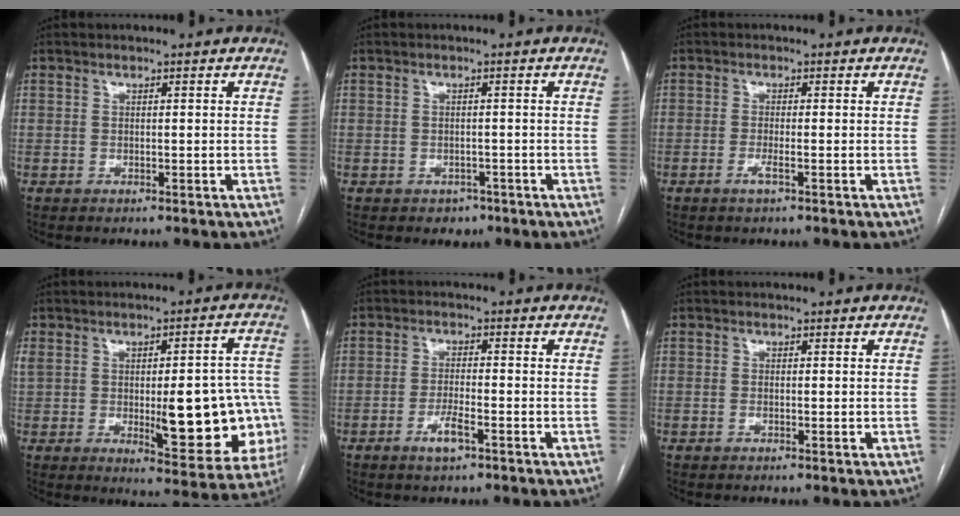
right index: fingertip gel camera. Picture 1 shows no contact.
{"total": 2.0, "force": [-1.2, 1.6, 0.5], "torque": [-0.003, 0.005, -0.011]}
{"total": 1.7, "force": [-0.8, 0.0, 1.5], "torque": [-0.028, -0.002, -0.017]}
{"total": 19.5, "force": [-2.1, 6.5, 18.2], "torque": [-0.207, 0.026, -0.001]}
{"total": 3.8, "force": [-2.1, 0.6, 3.1], "torque": [-0.062, -0.002, -0.038]}
{"total": 0.7, "force": [-0.2, 0.1, 0.7], "torque": [-0.013, -0.002, -0.002]}